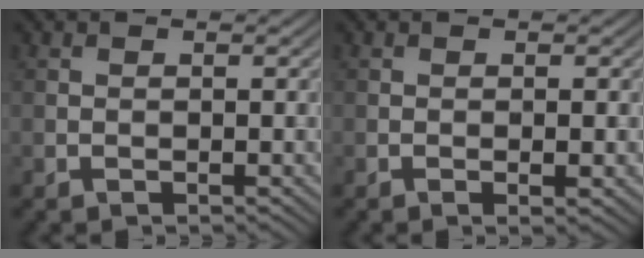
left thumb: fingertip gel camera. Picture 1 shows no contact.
{"total": 1.3, "force": [-0.3, 0.2, 1.2], "torque": [-0.023, -0.001, -0.006]}